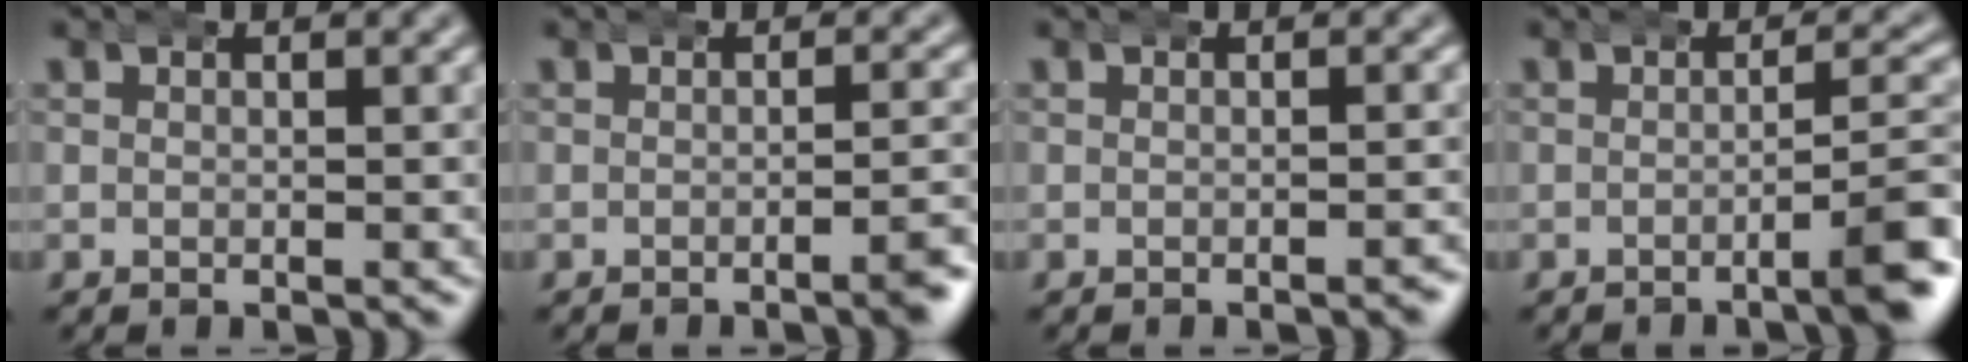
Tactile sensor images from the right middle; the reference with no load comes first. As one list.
[{"total": 2.2, "force": [-1.4, 0.1, 1.6], "torque": [-0.018, 0.006, -0.030]}, {"total": 0.7, "force": [-0.6, -0.1, 0.3], "torque": [-0.001, 0.004, -0.012]}, {"total": 4.3, "force": [-1.8, 0.6, 3.8], "torque": [-0.043, 0.010, -0.038]}]